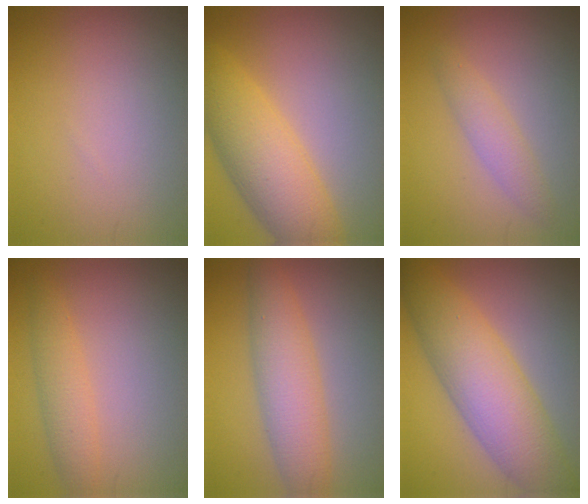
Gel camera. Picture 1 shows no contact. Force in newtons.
{"total": 7.4, "press": 7.4, "slide": 0.2}
{"total": 2.1, "press": 2.1, "slide": 0.2}
{"total": 2.6, "press": 2.6, "slide": 0.0}
{"total": 5.2, "press": 5.2, "slide": 0.2}
{"total": 8.4, "press": 8.4, "slide": 0.5}